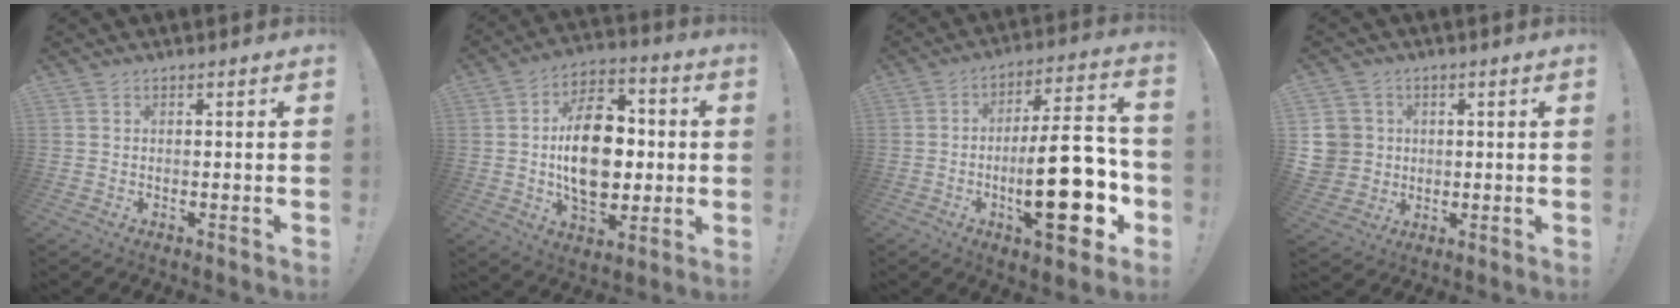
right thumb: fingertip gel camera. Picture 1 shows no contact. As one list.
[{"total": 20.2, "force": [-0.5, 13.1, 15.4], "torque": [-0.257, 0.002, -0.008]}, {"total": 24.5, "force": [-5.4, 7.9, 22.5], "torque": [-0.347, 0.016, -0.082]}, {"total": 8.4, "force": [1.1, 8.1, 2.1], "torque": [-0.045, -0.003, 0.025]}]